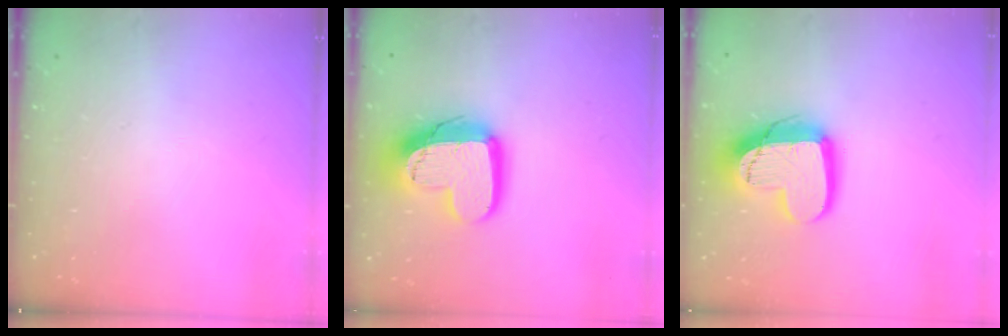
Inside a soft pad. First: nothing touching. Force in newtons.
{"total": 17.0, "press": 17.0, "slide": 1.7}
{"total": 16.2, "press": 16.1, "slide": 1.3}